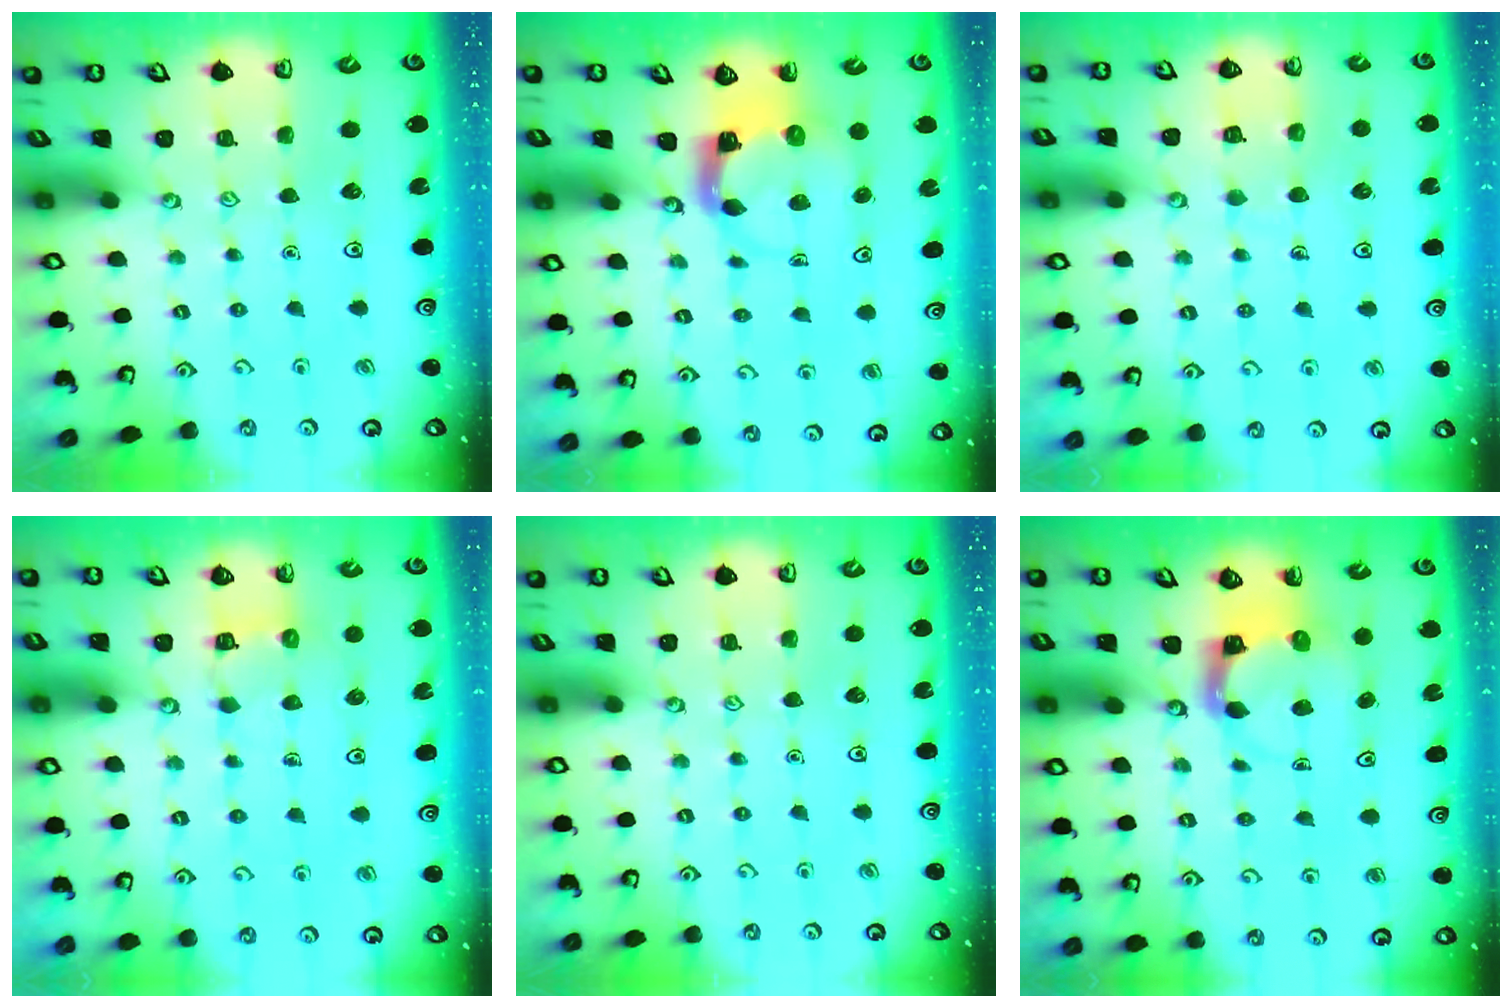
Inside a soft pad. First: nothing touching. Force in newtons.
{"total": 3.9, "press": 3.8, "slide": 0.6}
{"total": 6.4, "press": 6.4, "slide": 0.4}
{"total": 5.3, "press": 5.2, "slide": 0.4}
{"total": 0.0}
{"total": 3.9, "press": 3.9, "slide": 0.4}